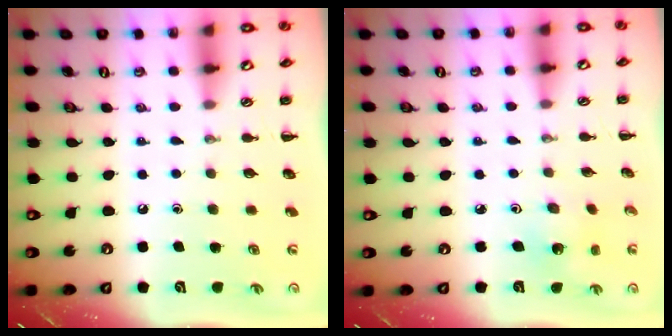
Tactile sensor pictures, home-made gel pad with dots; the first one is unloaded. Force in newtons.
{"total": 2.6, "press": 2.4, "slide": 0.9}